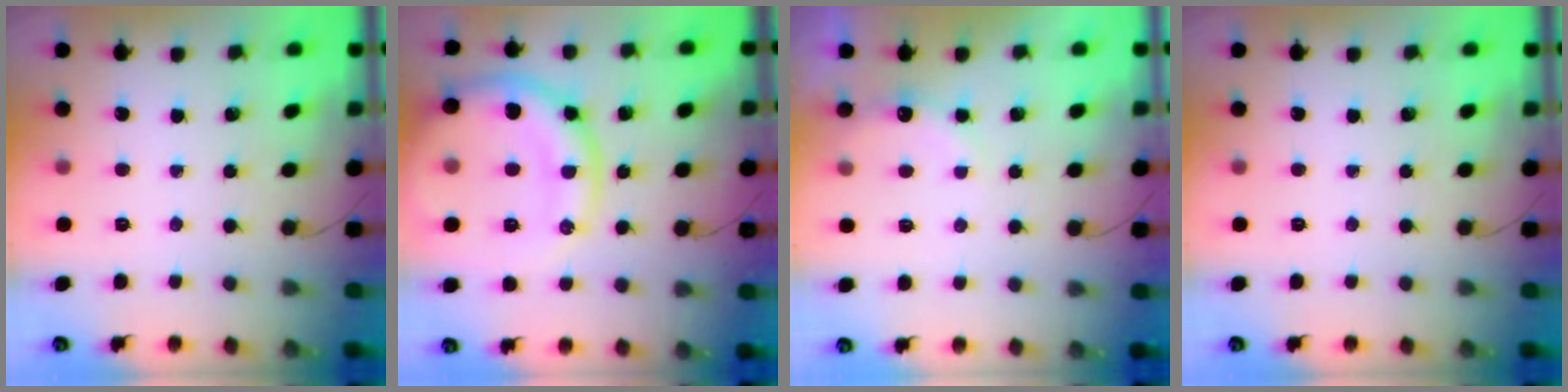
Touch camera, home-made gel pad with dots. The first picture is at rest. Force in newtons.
{"total": 16.3, "press": 16.2, "slide": 1.7}
{"total": 7.5, "press": 7.4, "slide": 1.5}
{"total": 0.0}